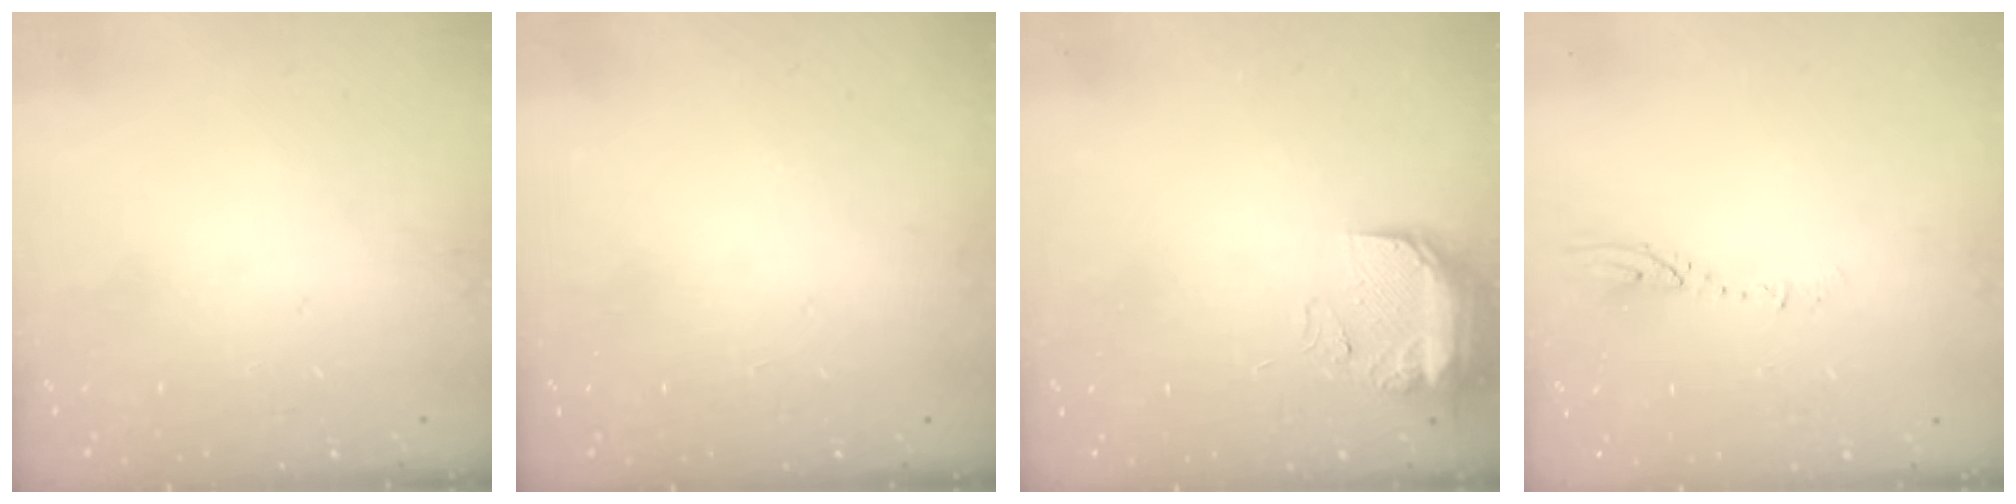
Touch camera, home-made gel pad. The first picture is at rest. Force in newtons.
{"total": 0.0}
{"total": 16.9, "press": 11.4, "slide": 12.5}
{"total": 3.3, "press": 3.3, "slide": 0.3}